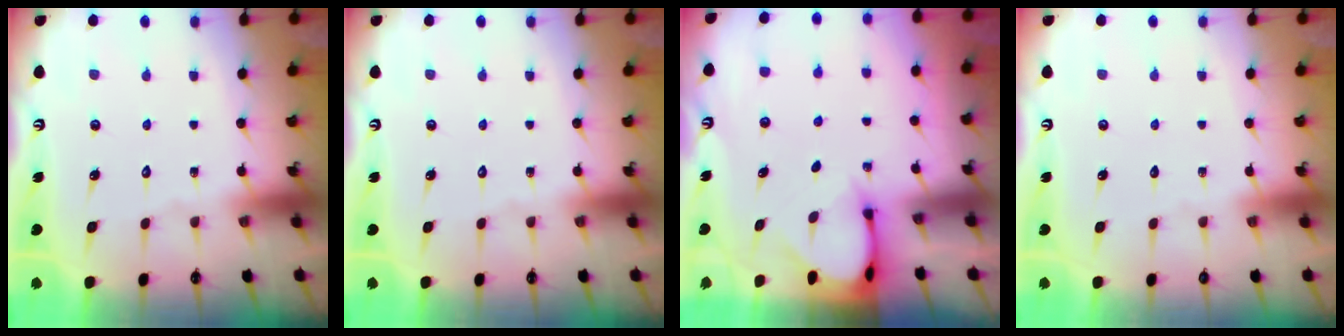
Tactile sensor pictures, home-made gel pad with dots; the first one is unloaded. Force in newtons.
{"total": 0.0}
{"total": 3.2, "press": 3.2, "slide": 0.3}
{"total": 0.0}